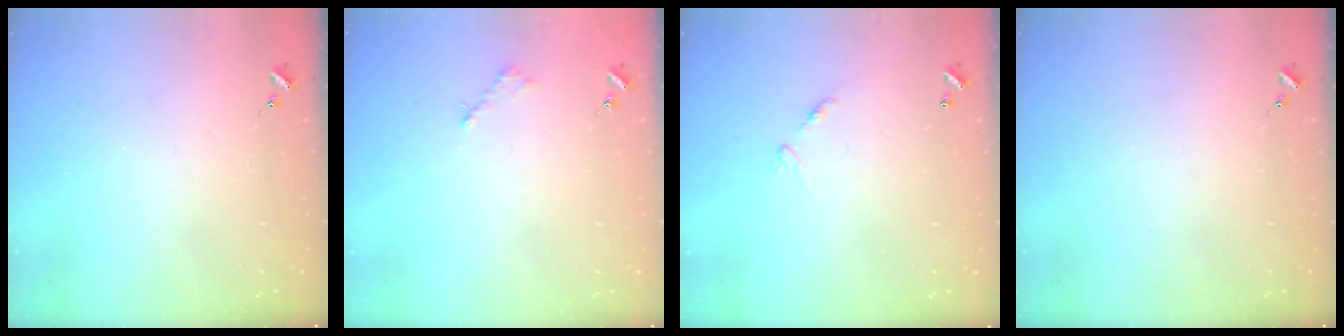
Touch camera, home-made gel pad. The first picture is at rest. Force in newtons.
{"total": 2.6, "press": 2.5, "slide": 0.3}
{"total": 6.9, "press": 6.8, "slide": 0.6}
{"total": 0.0}